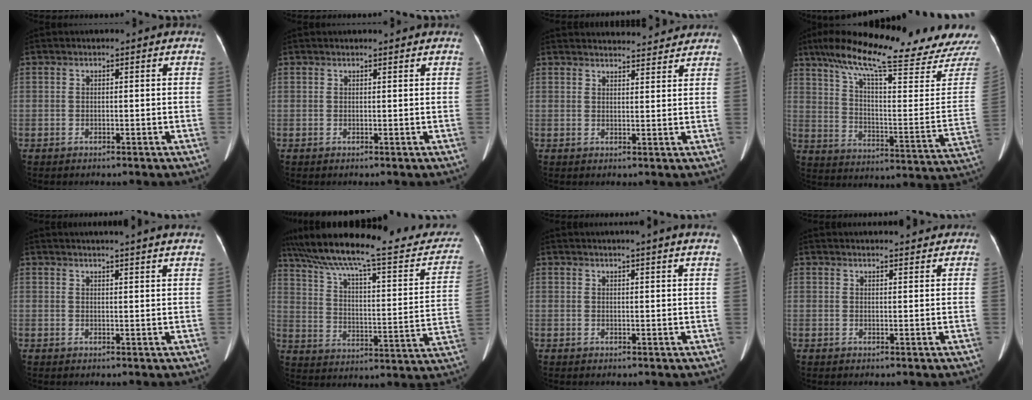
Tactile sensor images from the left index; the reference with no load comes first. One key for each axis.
{"total": 2.4, "fx": 2.2, "fy": 0.1, "fz": 0.9, "tx": -0.010, "ty": 0.005, "tz": 0.026}
{"total": 11.5, "fx": 11.1, "fy": 1.6, "fz": 2.4, "tx": -0.017, "ty": 0.007, "tz": 0.130}
{"total": 25.9, "fx": 22.3, "fy": 0.0, "fz": 13.2, "tx": -0.214, "ty": -0.076, "tz": 0.303}
{"total": 19.2, "fx": 18.1, "fy": -0.6, "fz": 6.4, "tx": -0.090, "ty": -0.026, "tz": 0.218}
{"total": 28.6, "fx": 24.9, "fy": 3.8, "fz": 13.5, "tx": -0.208, "ty": -0.052, "tz": 0.336}
{"total": 13.3, "fx": 12.2, "fy": -1.0, "fz": 5.2, "tx": -0.079, "ty": -0.022, "tz": 0.140}
{"total": 13.8, "fx": 13.1, "fy": 2.1, "fz": 4.0, "tx": -0.040, "ty": 0.020, "tz": 0.156}